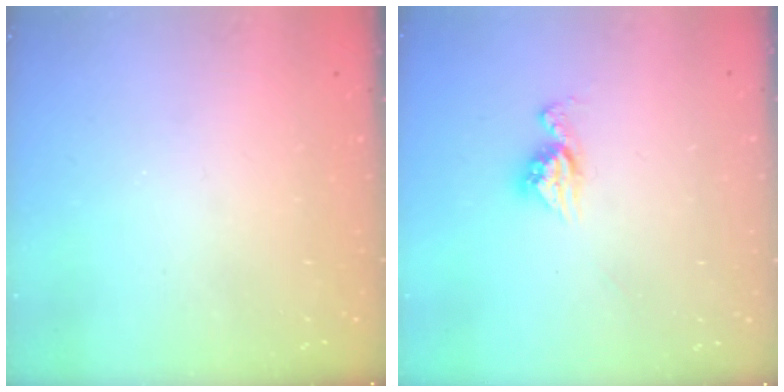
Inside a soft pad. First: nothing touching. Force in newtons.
{"total": 9.0, "press": 8.9, "slide": 0.7}